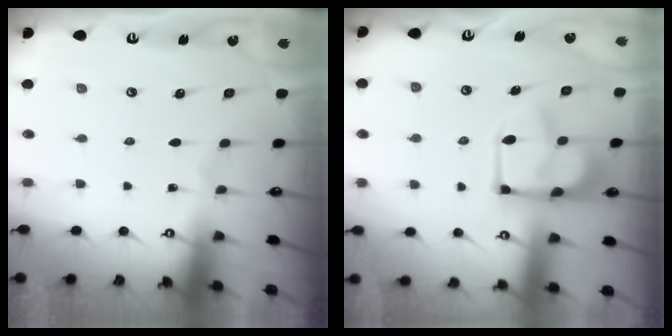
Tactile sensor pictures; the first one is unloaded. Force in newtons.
{"total": 9.3, "press": 9.2, "slide": 1.1}